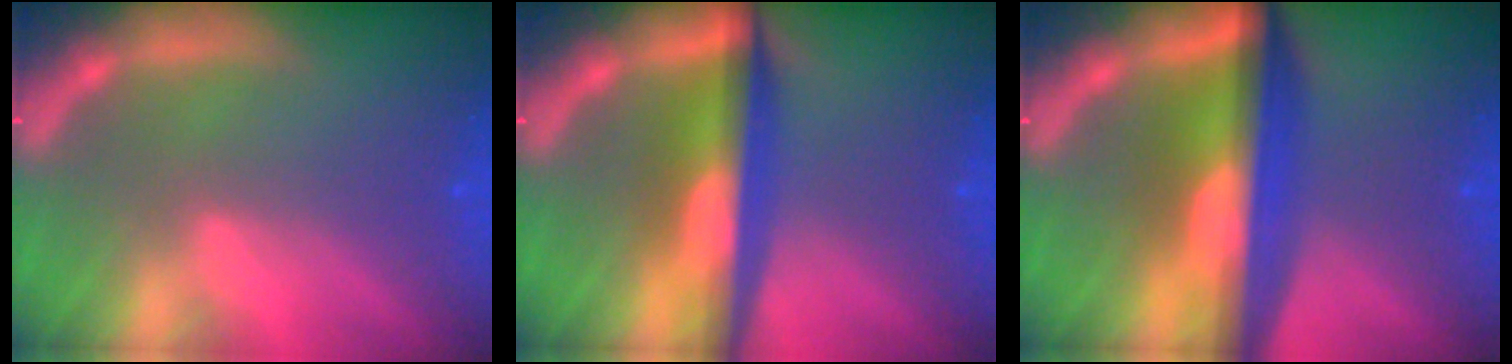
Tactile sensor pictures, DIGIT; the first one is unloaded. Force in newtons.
{"total": 7.1}
{"total": 10.0}